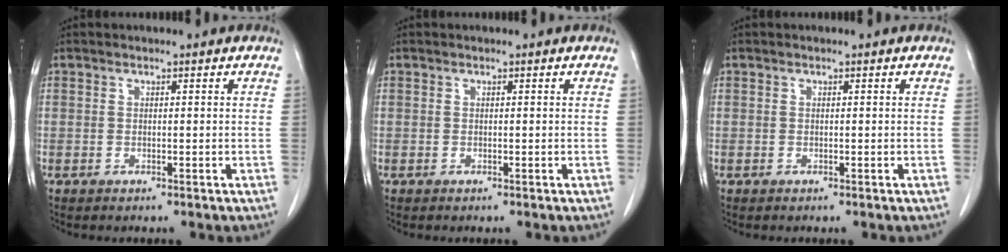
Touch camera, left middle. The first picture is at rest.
{"total": 0.0}
{"total": 0.0}